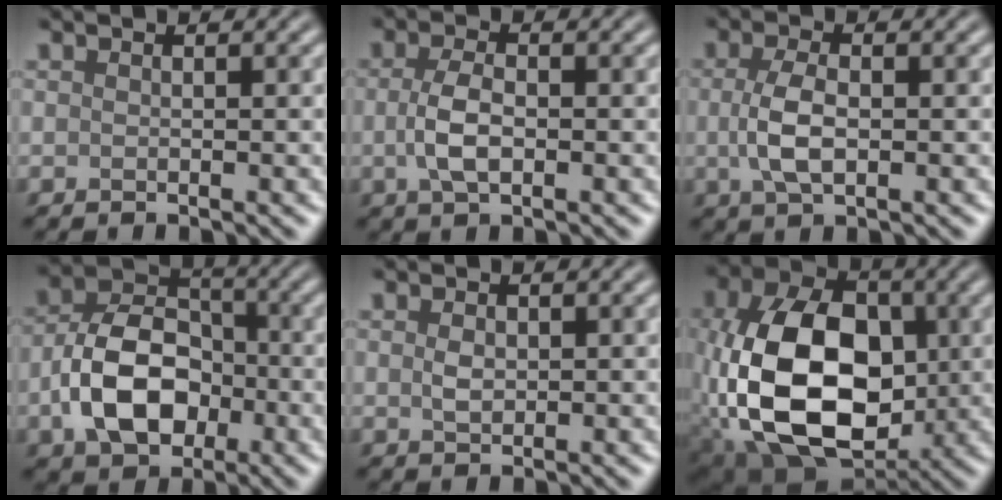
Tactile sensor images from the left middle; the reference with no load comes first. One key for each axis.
{"total": 3.0, "fx": -0.3, "fy": 1.5, "fz": 2.6, "tx": -0.056, "ty": 0.002, "tz": -0.006}
{"total": 3.4, "fx": -0.1, "fy": 1.6, "fz": 3.0, "tx": -0.068, "ty": 0.001, "tz": -0.002}
{"total": 8.1, "fx": -2.1, "fy": 5.6, "fz": 5.5, "tx": -0.100, "ty": 0.012, "tz": -0.046}
{"total": 1.2, "fx": 0.2, "fy": 0.9, "fz": 0.8, "tx": -0.019, "ty": 0.002, "tz": 0.004}
{"total": 13.8, "fx": -1.6, "fy": 9.3, "fz": 10.1, "tx": -0.208, "ty": -0.002, "tz": -0.035}